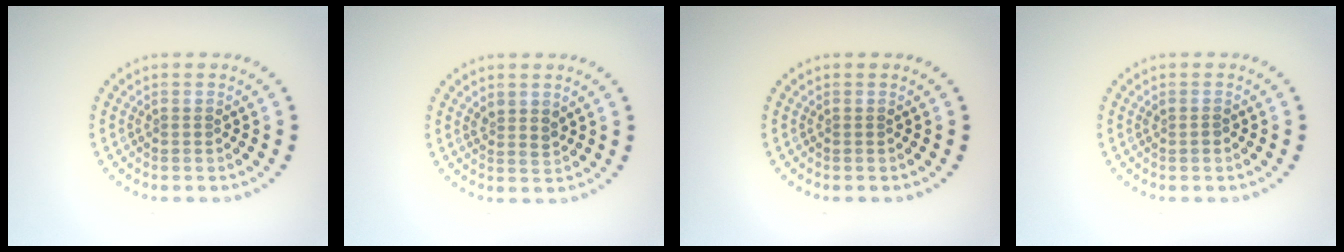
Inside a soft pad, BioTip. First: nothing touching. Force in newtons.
{"total": 1.5, "press": 1.2, "slide": 0.8}
{"total": 0.0}
{"total": 0.7, "press": 0.7, "slide": 0.1}